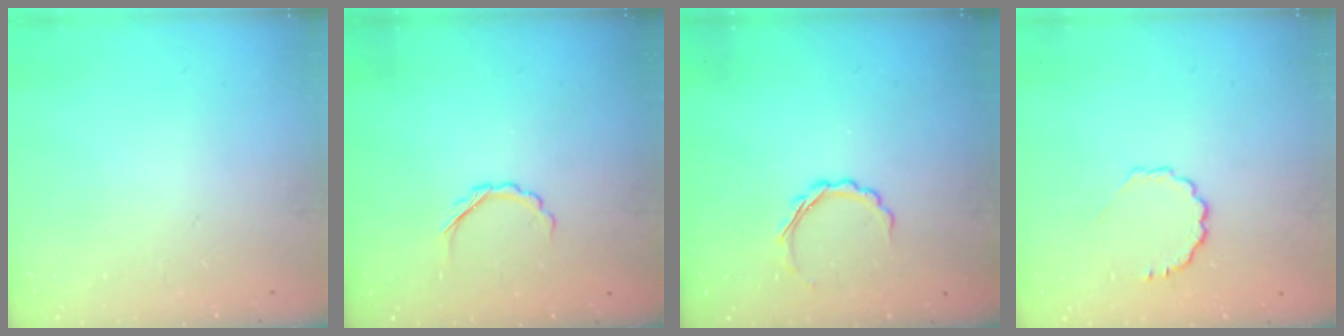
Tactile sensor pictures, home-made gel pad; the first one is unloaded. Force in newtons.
{"total": 2.9, "press": 2.8, "slide": 0.9}
{"total": 5.4, "press": 5.2, "slide": 1.5}
{"total": 3.8, "press": 3.6, "slide": 1.1}